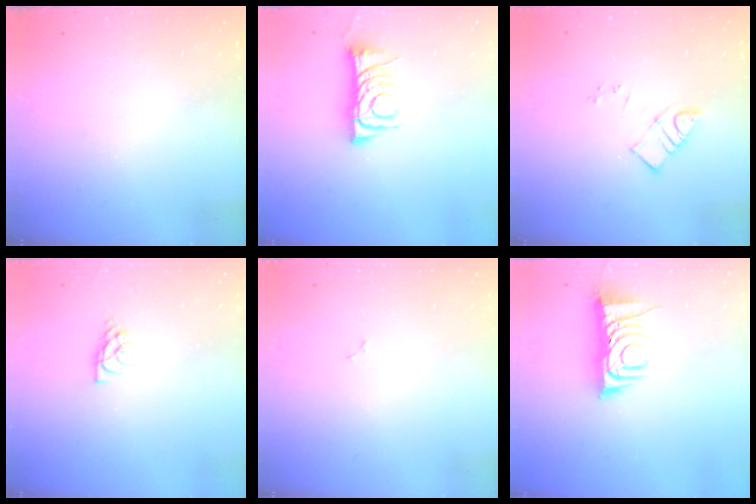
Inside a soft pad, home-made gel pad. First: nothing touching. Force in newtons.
{"total": 8.0, "press": 7.9, "slide": 1.1}
{"total": 6.0, "press": 6.0, "slide": 0.2}
{"total": 4.6, "press": 4.6, "slide": 0.5}
{"total": 2.3, "press": 2.3, "slide": 0.2}
{"total": 7.3, "press": 7.2, "slide": 0.8}